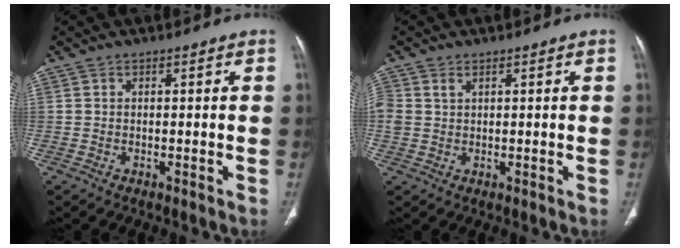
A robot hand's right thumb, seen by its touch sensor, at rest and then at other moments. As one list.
[{"total": 2.9, "force": [1.0, 2.1, 1.6], "torque": [-0.041, 0.006, 0.027]}]